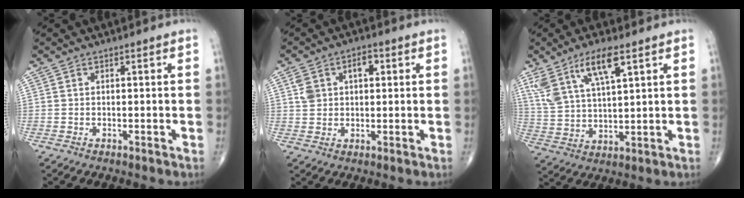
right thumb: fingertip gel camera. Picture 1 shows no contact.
{"total": 6.3, "force": [1.9, 4.3, 4.2], "torque": [-0.057, 0.010, 0.034]}
{"total": 11.0, "force": [6.2, 3.5, 8.4], "torque": [-0.167, -0.017, 0.126]}